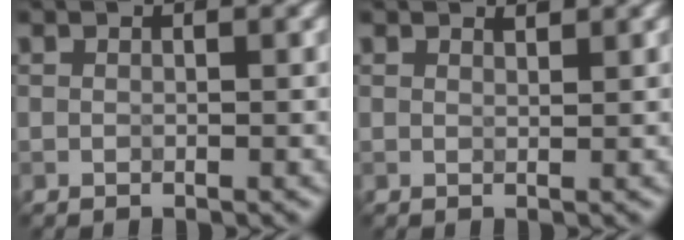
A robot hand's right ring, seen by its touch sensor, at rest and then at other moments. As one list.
[{"total": 0.7, "force": [0.7, 0.1, 0.1], "torque": [-0.001, -0.001, 0.013]}]